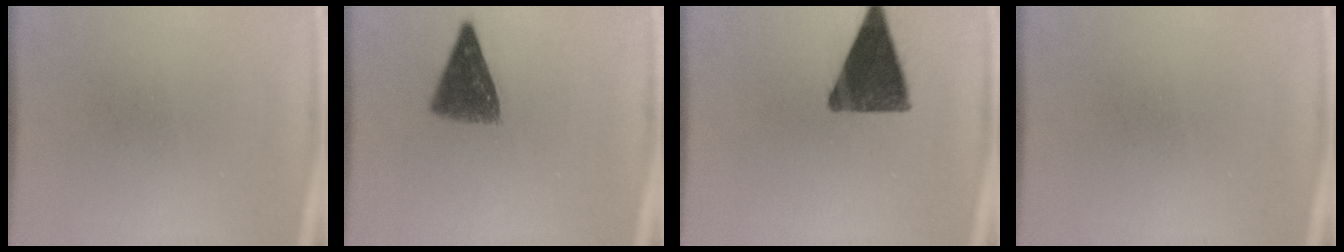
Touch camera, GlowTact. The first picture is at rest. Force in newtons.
{"total": 8.0}
{"total": 13.0}
{"total": 0.0}